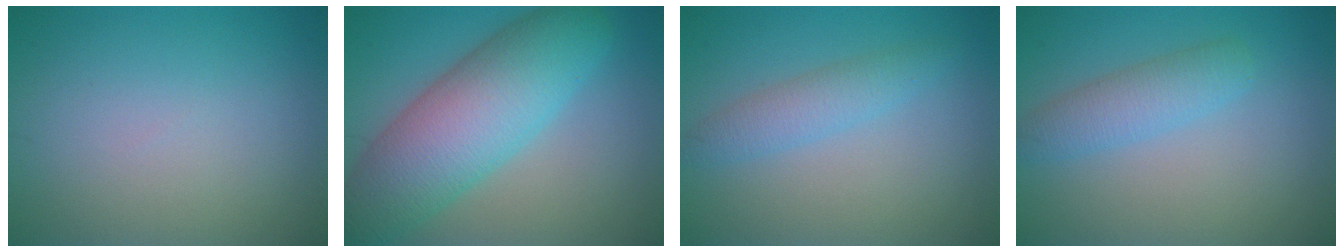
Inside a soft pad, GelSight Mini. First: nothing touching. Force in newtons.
{"total": 10.0, "press": 10.0, "slide": 0.3}
{"total": 2.5, "press": 2.5, "slide": 0.1}
{"total": 3.0, "press": 3.0, "slide": 0.1}